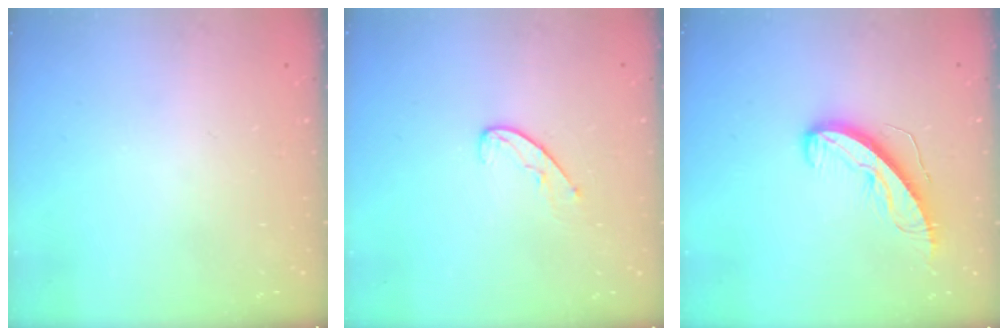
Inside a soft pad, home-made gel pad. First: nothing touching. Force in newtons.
{"total": 6.7, "press": 6.7, "slide": 0.5}
{"total": 9.2, "press": 9.2, "slide": 0.5}